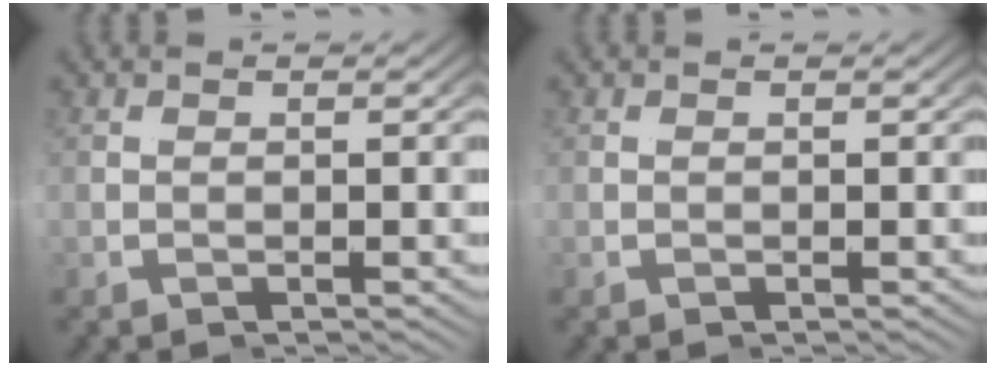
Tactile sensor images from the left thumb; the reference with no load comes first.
{"total": 0.0}